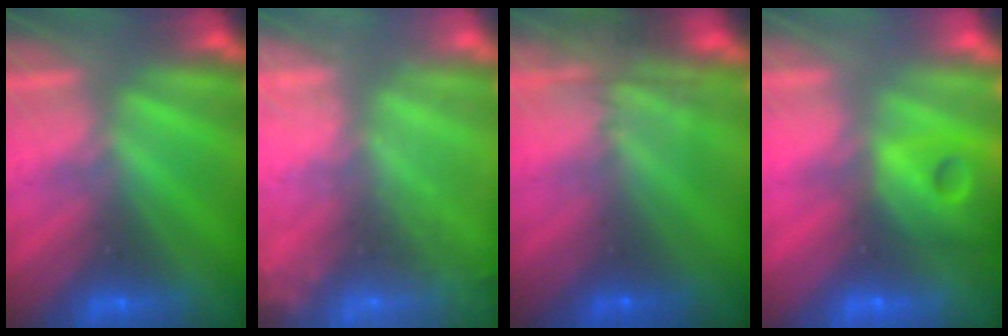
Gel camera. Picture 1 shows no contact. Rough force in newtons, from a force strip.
{"total": 9.1}
{"total": 7.7}
{"total": 7.7}